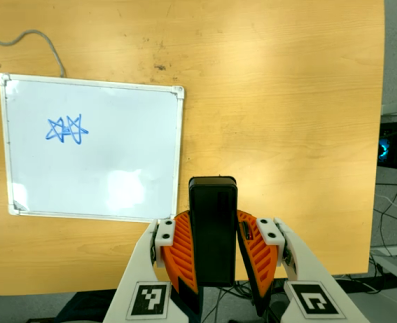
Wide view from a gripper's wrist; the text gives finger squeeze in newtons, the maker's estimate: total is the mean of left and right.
{"total": 7.8, "left": 6.3, "right": 9.4}